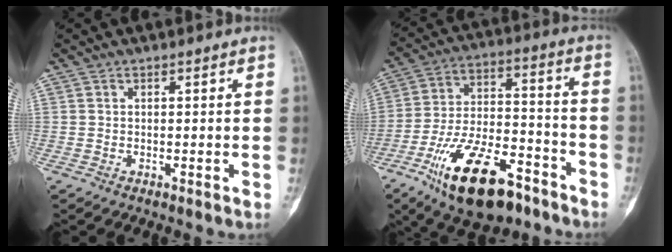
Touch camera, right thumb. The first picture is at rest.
{"total": 20.8, "force": [-12.1, 9.2, 14.2], "torque": [-0.247, 0.068, -0.205]}